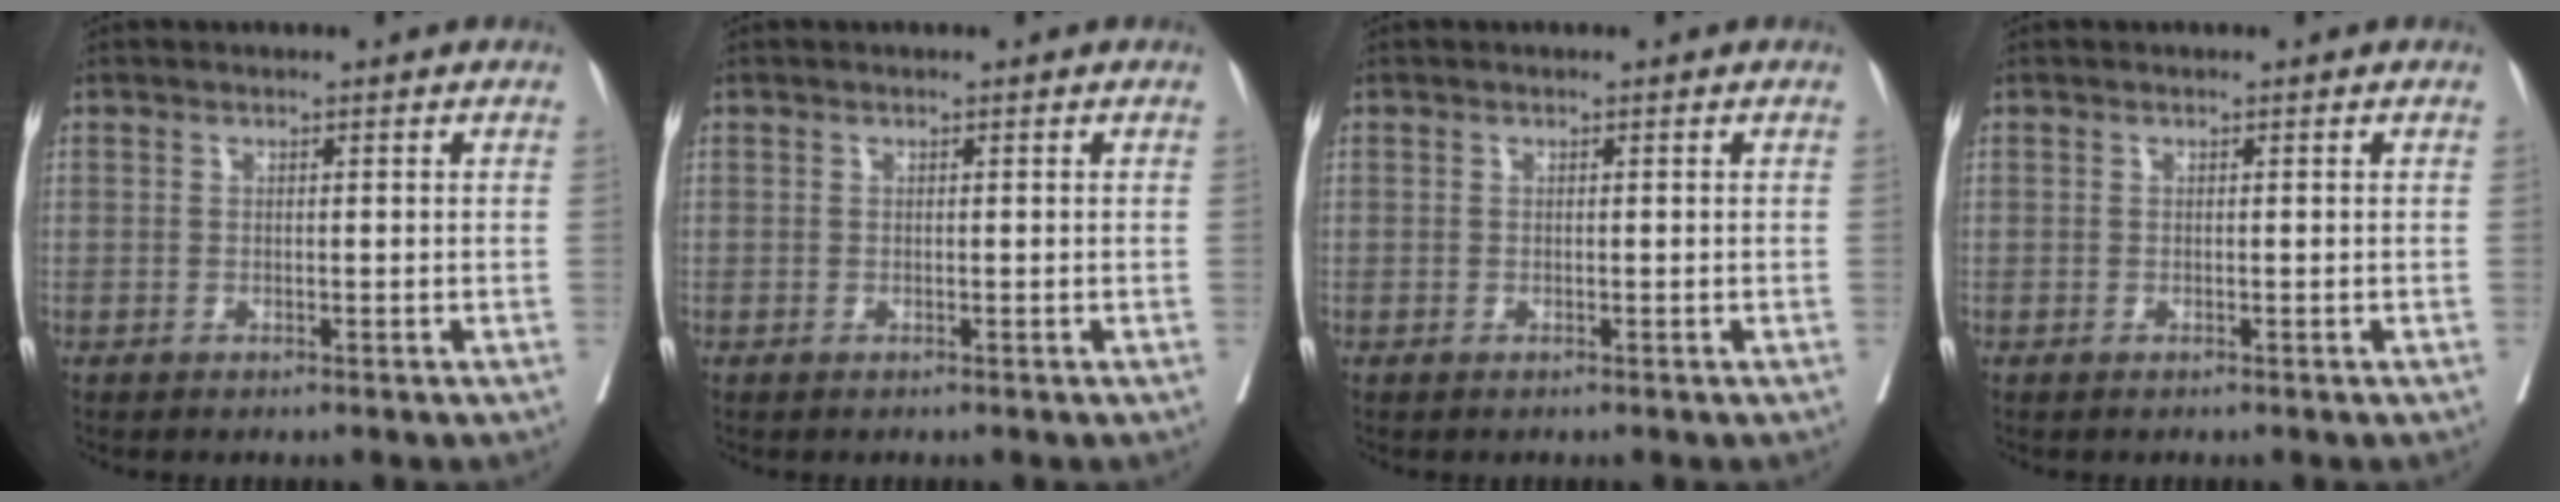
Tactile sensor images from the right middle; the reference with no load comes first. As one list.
[{"total": 0.0}, {"total": 0.0}, {"total": 0.0}]